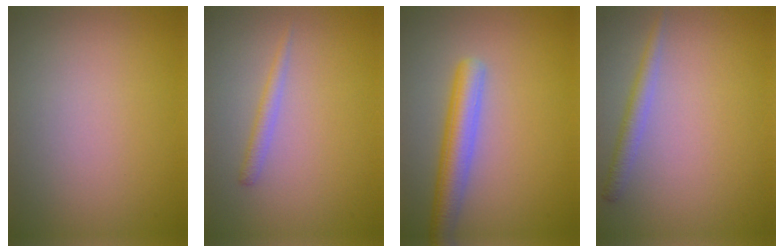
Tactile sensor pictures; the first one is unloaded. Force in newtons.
{"total": 1.2, "press": 1.2, "slide": 0.1}
{"total": 4.0, "press": 4.0, "slide": 0.2}
{"total": 1.8, "press": 1.8, "slide": 0.1}